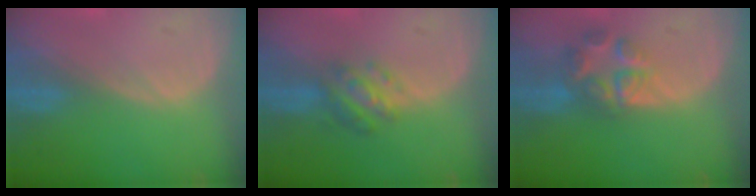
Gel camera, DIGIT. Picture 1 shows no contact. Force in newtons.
{"total": 4.7, "press": 4.7, "slide": 0.4}
{"total": 7.0, "press": 6.0, "slide": 3.8}